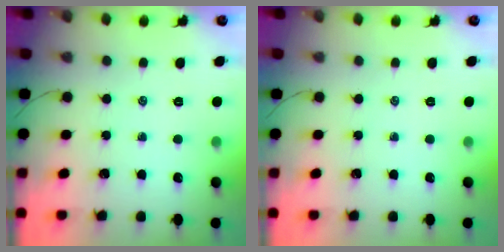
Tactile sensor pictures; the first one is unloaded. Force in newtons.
{"total": 0.0}